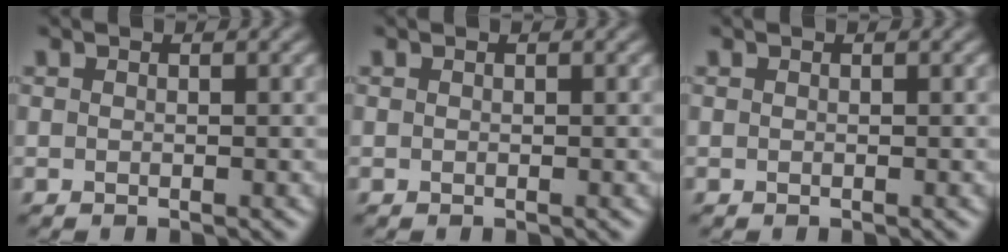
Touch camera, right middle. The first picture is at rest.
{"total": 0.0}
{"total": 0.0}